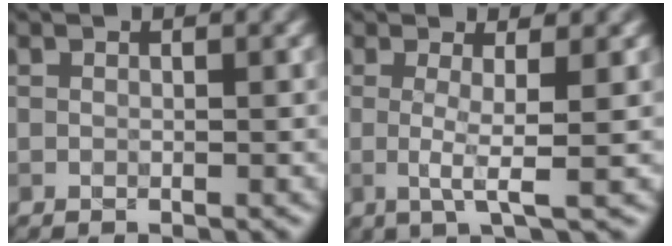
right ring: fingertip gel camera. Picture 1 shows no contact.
{"total": 2.9, "force": [0.0, 0.4, 2.9], "torque": [-0.057, -0.006, -0.004]}